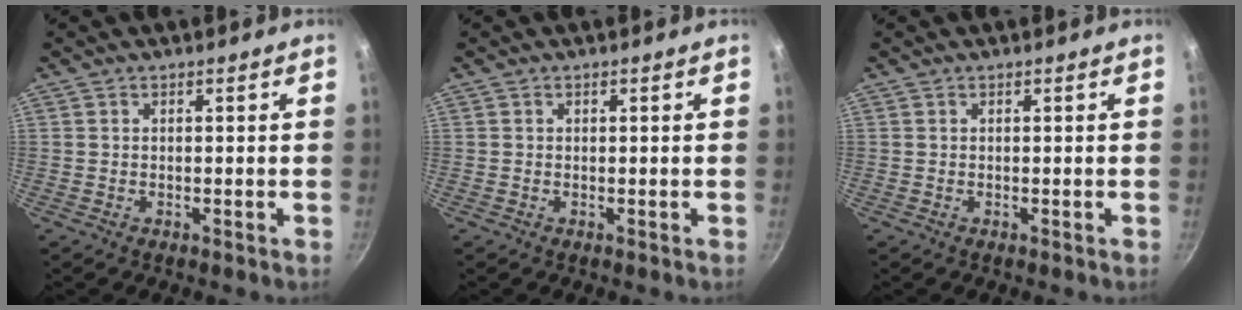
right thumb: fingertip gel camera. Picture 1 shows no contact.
{"total": 0.0}
{"total": 0.0}